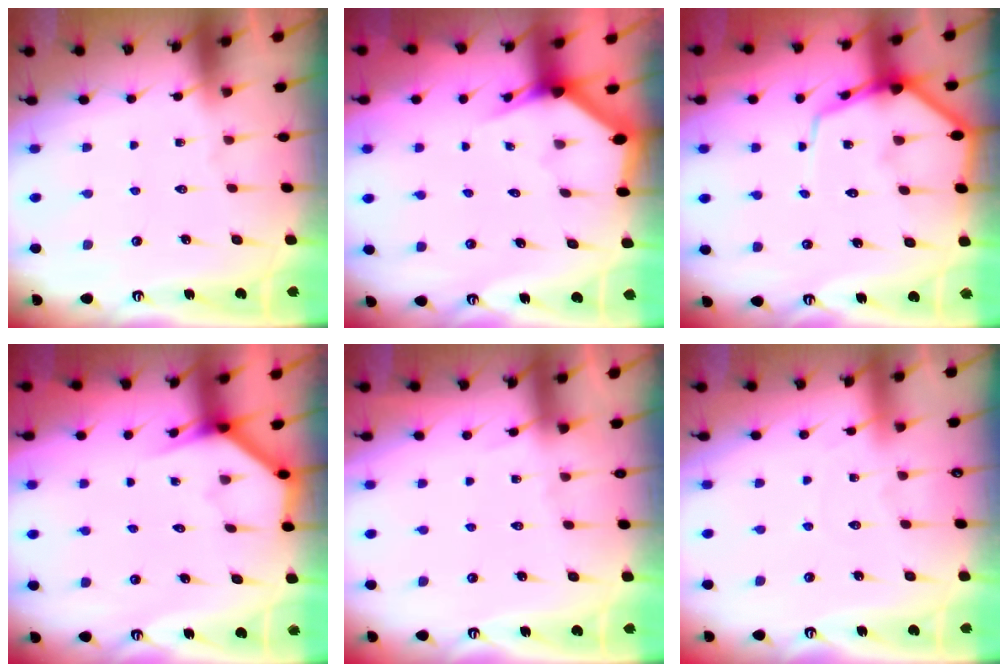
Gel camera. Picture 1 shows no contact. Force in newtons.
{"total": 2.8, "press": 2.8, "slide": 0.1}
{"total": 10.0, "press": 10.0, "slide": 0.8}
{"total": 3.7, "press": 3.7, "slide": 0.4}
{"total": 2.5, "press": 2.4, "slide": 0.4}
{"total": 2.8, "press": 2.8, "slide": 0.4}